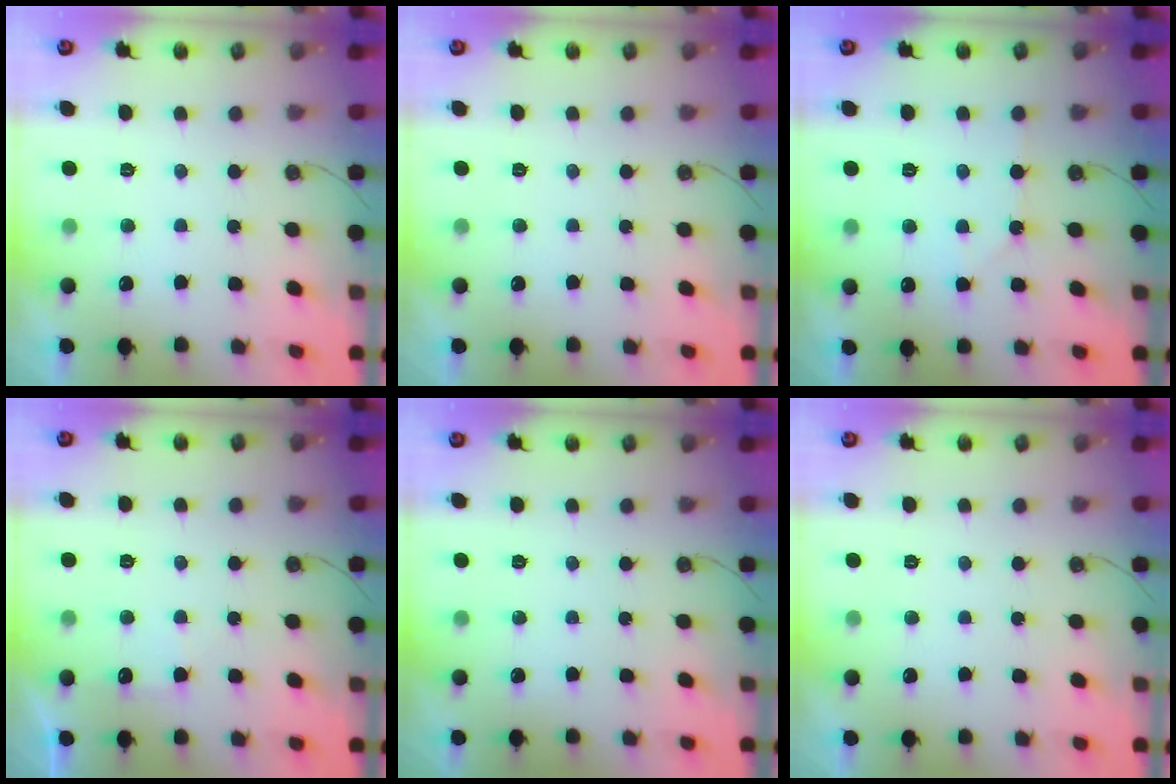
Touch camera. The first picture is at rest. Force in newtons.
{"total": 0.0}
{"total": 6.2, "press": 6.1, "slide": 0.9}
{"total": 6.3, "press": 6.3, "slide": 0.7}
{"total": 0.0}
{"total": 0.0}